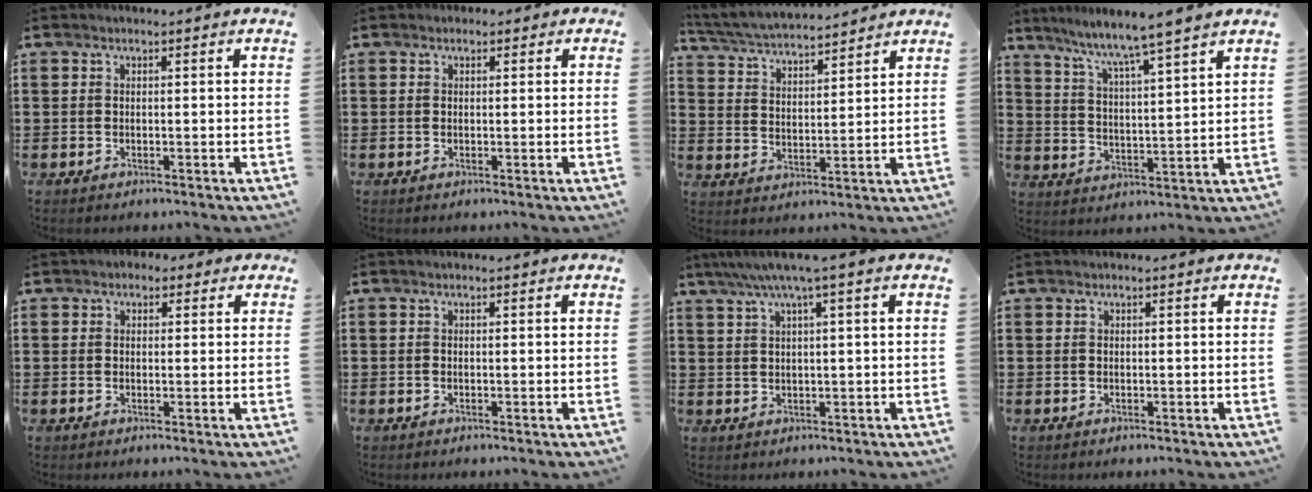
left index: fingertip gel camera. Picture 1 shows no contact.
{"total": 0.8, "force": [0.2, 0.7, 0.3], "torque": [-0.008, 0.006, 0.002]}
{"total": 4.0, "force": [3.9, 0.3, 1.0], "torque": [-0.040, -0.029, 0.060]}
{"total": 5.4, "force": [4.7, -1.5, 2.2], "torque": [-0.065, -0.040, 0.070]}
{"total": 1.5, "force": [0.6, 1.3, 0.5], "torque": [-0.014, 0.009, 0.009]}
{"total": 0.0}
{"total": 4.0, "force": [1.9, -0.4, 3.4], "torque": [-0.069, 0.001, 0.031]}
{"total": 0.0}